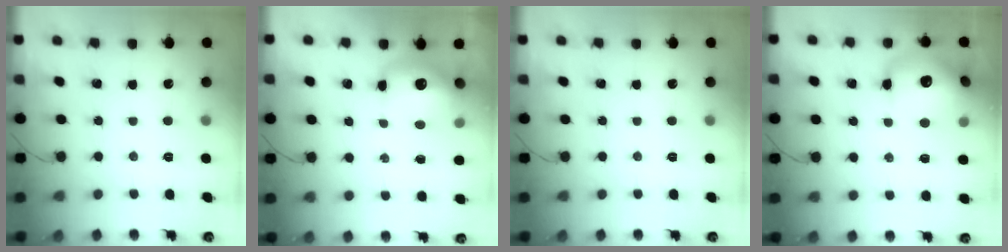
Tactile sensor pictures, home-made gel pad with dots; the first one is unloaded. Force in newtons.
{"total": 12.9, "press": 12.6, "slide": 3.0}
{"total": 0.0}
{"total": 17.4, "press": 17.1, "slide": 2.8}